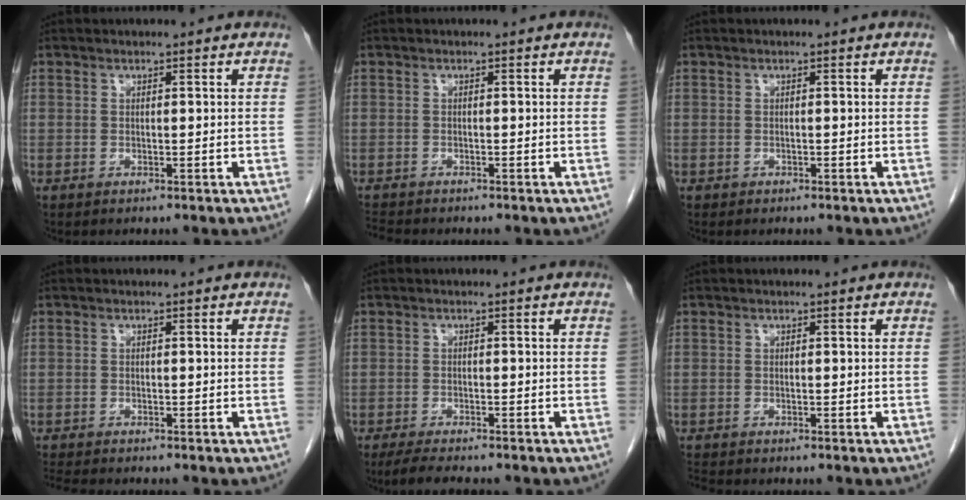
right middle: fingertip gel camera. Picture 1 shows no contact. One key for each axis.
{"total": 1.9, "fx": -1.9, "fy": 0.0, "fz": 0.2, "tx": -0.009, "ty": -0.012, "tz": -0.034}
{"total": 0.0}
{"total": 2.9, "fx": -2.7, "fy": -0.2, "fz": 1.0, "tx": -0.020, "ty": -0.013, "tz": -0.045}
{"total": 4.6, "fx": -3.8, "fy": 0.5, "fz": 2.4, "tx": -0.044, "ty": -0.012, "tz": -0.061}
{"total": 0.9, "fx": -0.8, "fy": -0.2, "fz": 0.0, "tx": -0.009, "ty": -0.009, "tz": -0.017}